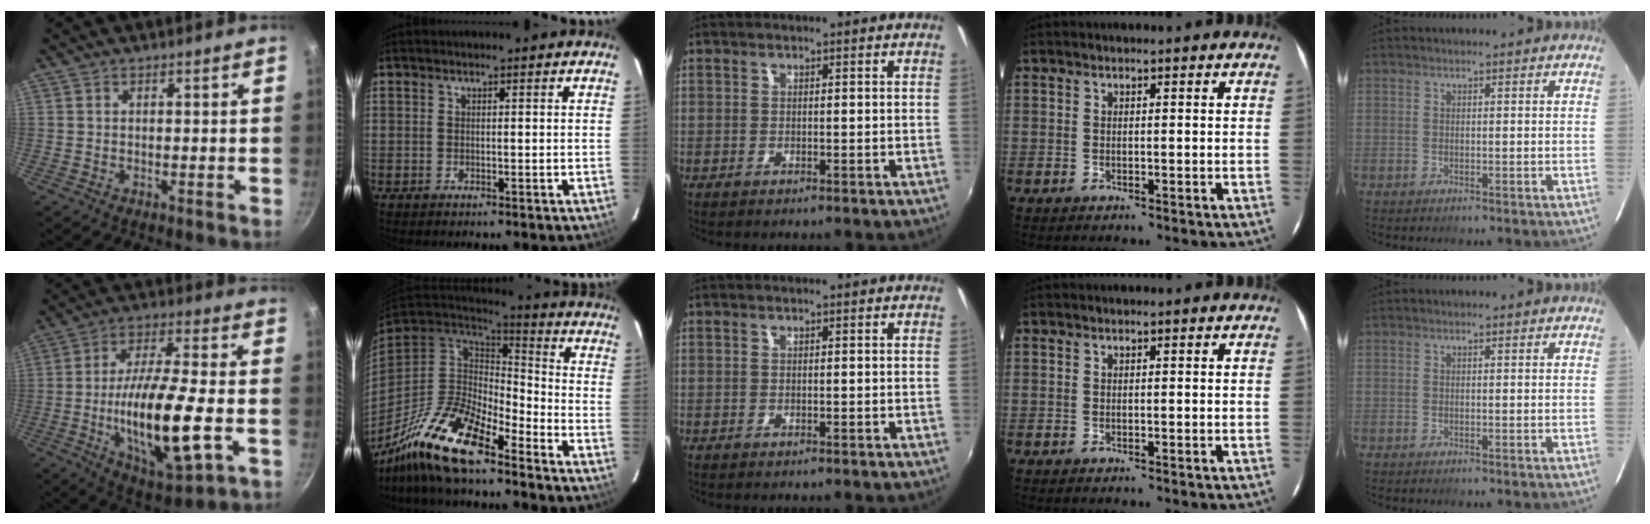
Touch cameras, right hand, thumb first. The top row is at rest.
{"thumb": {"total": 20.0, "force": [-4.8, 6.0, 18.5], "torque": [-0.330, 0.010, -0.082]}, "index": {"total": 17.9, "force": [-13.4, 4.8, 10.8], "torque": [-0.219, -0.026, -0.254]}}